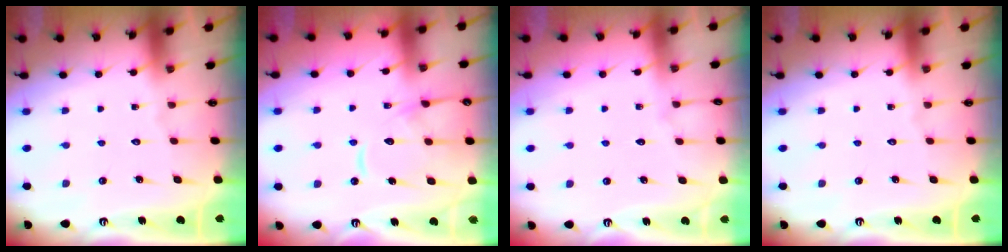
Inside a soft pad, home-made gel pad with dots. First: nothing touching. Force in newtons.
{"total": 13.3, "press": 13.2, "slide": 1.3}
{"total": 2.9, "press": 2.9, "slide": 0.4}
{"total": 0.0}